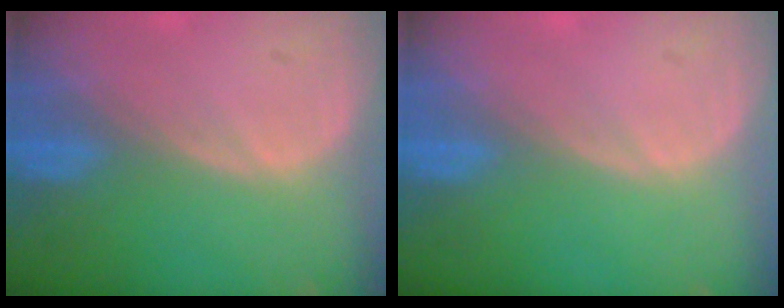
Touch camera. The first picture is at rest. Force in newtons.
{"total": 0.0}